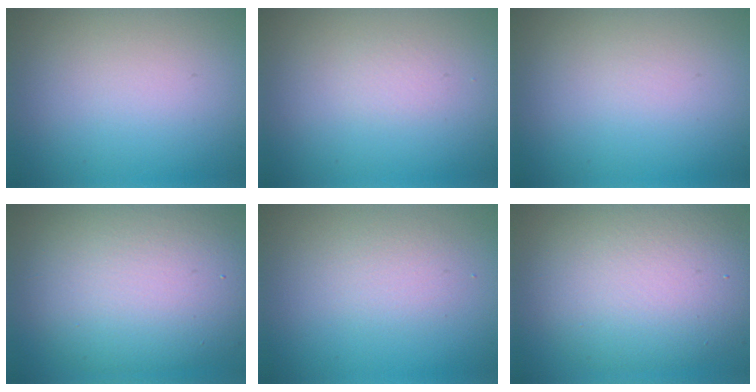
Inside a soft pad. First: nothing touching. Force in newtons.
{"total": 0.6, "press": 0.6, "slide": 0.0}
{"total": 0.0}
{"total": 10.4, "press": 10.4, "slide": 0.6}
{"total": 1.7, "press": 1.7, "slide": 0.1}
{"total": 8.8, "press": 8.8, "slide": 0.9}